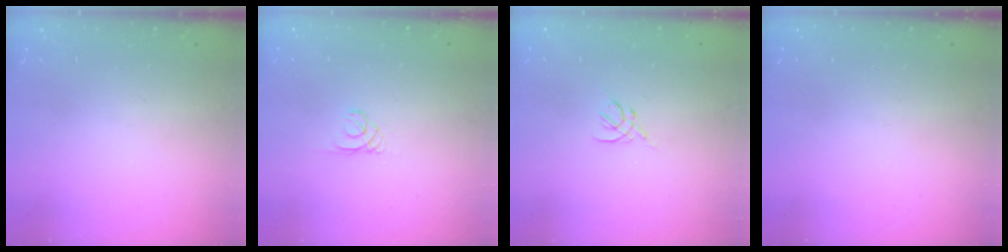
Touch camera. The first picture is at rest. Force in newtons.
{"total": 0.6, "press": 0.6, "slide": 0.1}
{"total": 2.6, "press": 2.5, "slide": 0.7}
{"total": 0.0}